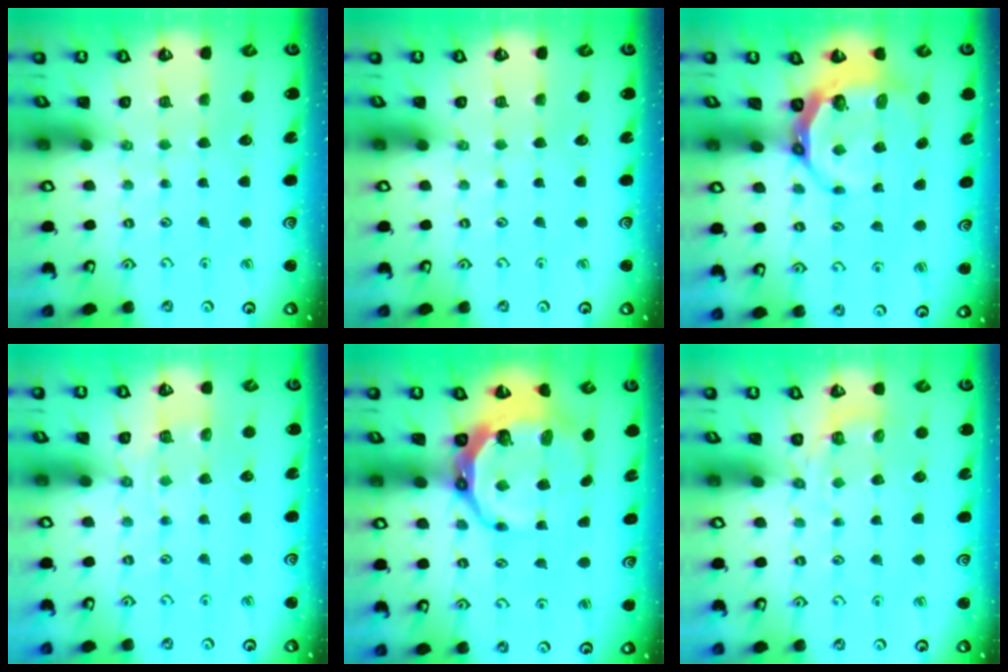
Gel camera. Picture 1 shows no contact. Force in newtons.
{"total": 0.0}
{"total": 6.4, "press": 5.5, "slide": 3.3}
{"total": 4.8, "press": 4.7, "slide": 1.1}
{"total": 12.1, "press": 11.2, "slide": 4.6}
{"total": 2.8, "press": 2.2, "slide": 1.8}